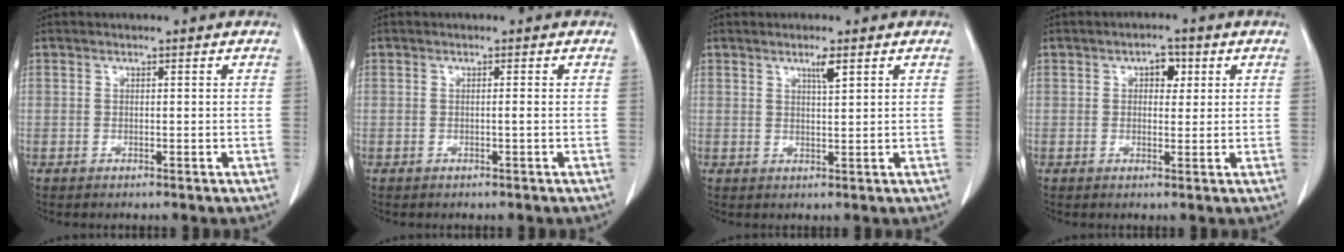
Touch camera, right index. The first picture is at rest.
{"total": 0.5, "force": [-0.1, -0.2, 0.5], "torque": [-0.005, 0.000, -0.003]}
{"total": 2.2, "force": [1.3, 0.0, 1.8], "torque": [-0.035, -0.004, 0.024]}
{"total": 3.0, "force": [1.1, 1.8, 2.1], "torque": [-0.028, 0.009, 0.014]}